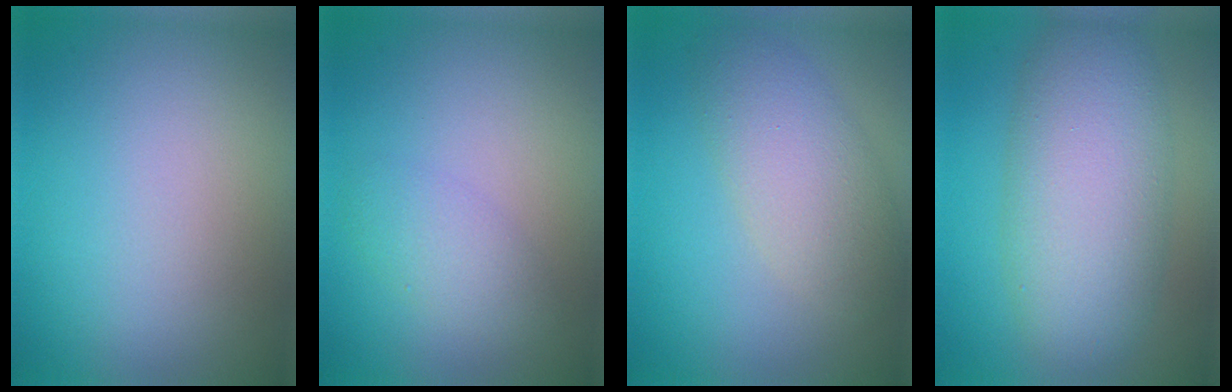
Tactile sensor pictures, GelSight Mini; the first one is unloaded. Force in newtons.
{"total": 2.1, "press": 2.1, "slide": 0.1}
{"total": 4.8, "press": 4.8, "slide": 0.1}
{"total": 7.8, "press": 7.8, "slide": 0.2}